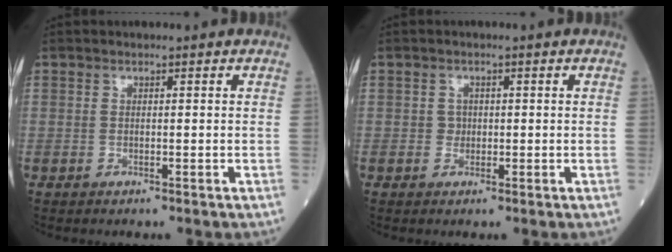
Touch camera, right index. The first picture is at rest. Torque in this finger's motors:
{"motor_torque": [-0.12, -0.02, -0.04, -0.01]}